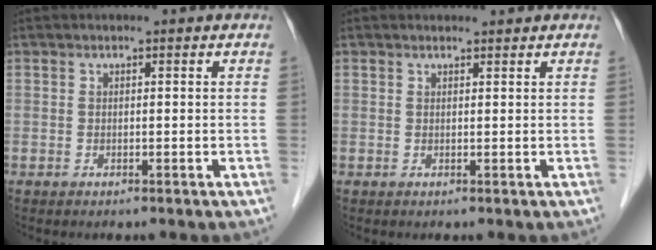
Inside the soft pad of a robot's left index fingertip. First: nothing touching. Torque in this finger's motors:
{"motor_torque": [0.23, -0.42, -0.03, -0.02]}